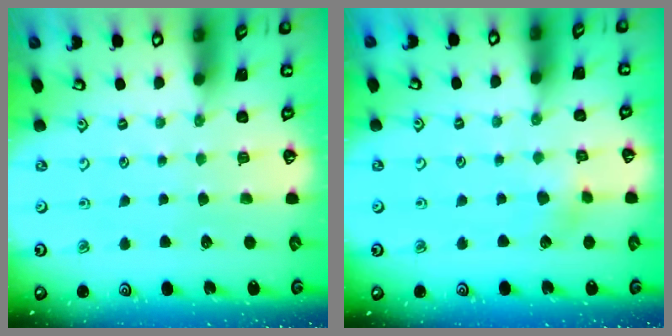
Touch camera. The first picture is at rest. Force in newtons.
{"total": 4.0, "press": 4.0, "slide": 0.2}